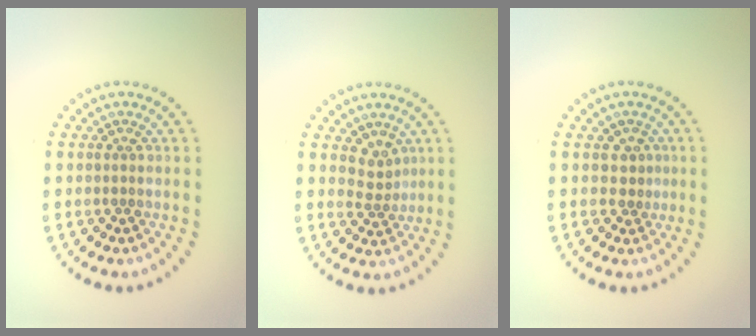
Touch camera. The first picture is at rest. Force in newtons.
{"total": 1.9, "press": 1.3, "slide": 1.4}
{"total": 1.4, "press": 1.0, "slide": 1.0}